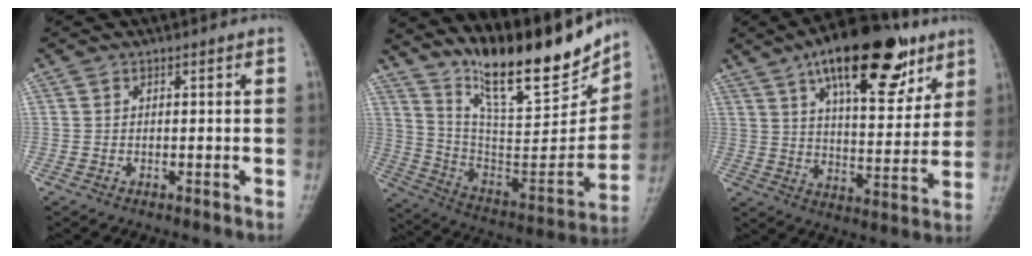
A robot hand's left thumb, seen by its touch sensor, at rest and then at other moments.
{"total": 22.7, "force": [16.8, 5.9, 14.0], "torque": [-0.184, -0.085, 0.292]}
{"total": 21.4, "force": [12.0, 8.8, 15.3], "torque": [-0.200, -0.036, 0.188]}